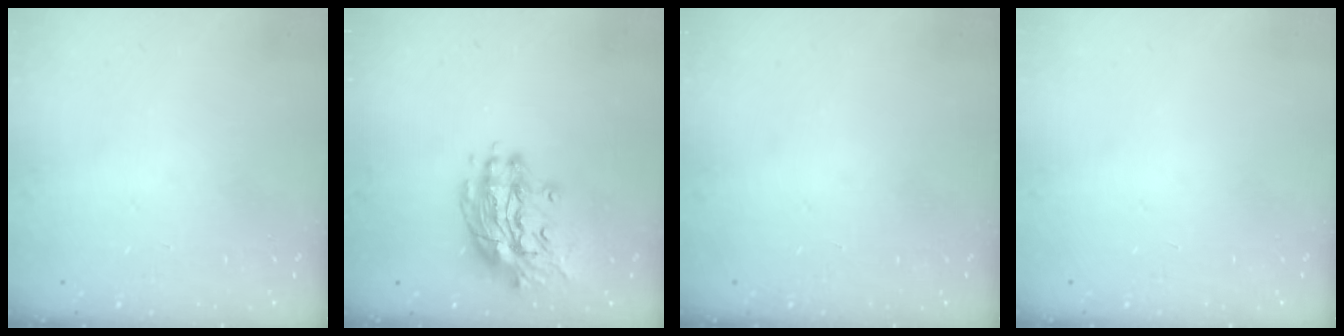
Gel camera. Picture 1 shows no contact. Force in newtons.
{"total": 14.0, "press": 14.0, "slide": 1.3}
{"total": 0.0}
{"total": 0.0}